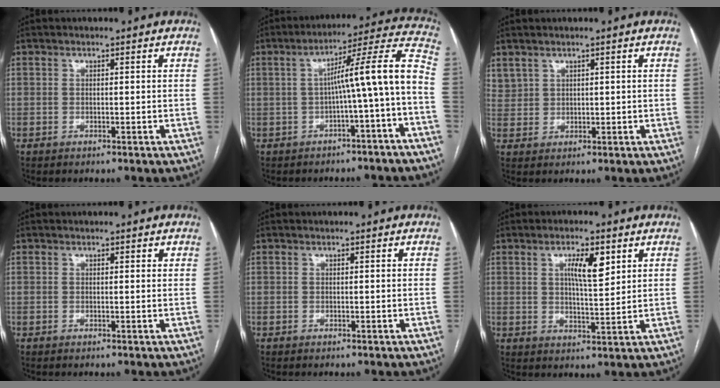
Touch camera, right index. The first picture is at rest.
{"total": 11.4, "force": [-2.5, -0.7, 11.1], "torque": [-0.150, 0.036, -0.037]}
{"total": 3.4, "force": [2.4, 2.2, 0.7], "torque": [-0.014, 0.007, 0.059]}
{"total": 0.6, "force": [0.5, 0.2, 0.4], "torque": [-0.005, 0.001, 0.002]}
{"total": 0.0}
{"total": 6.0, "force": [2.5, 1.4, 5.3], "torque": [-0.092, 0.003, 0.045]}